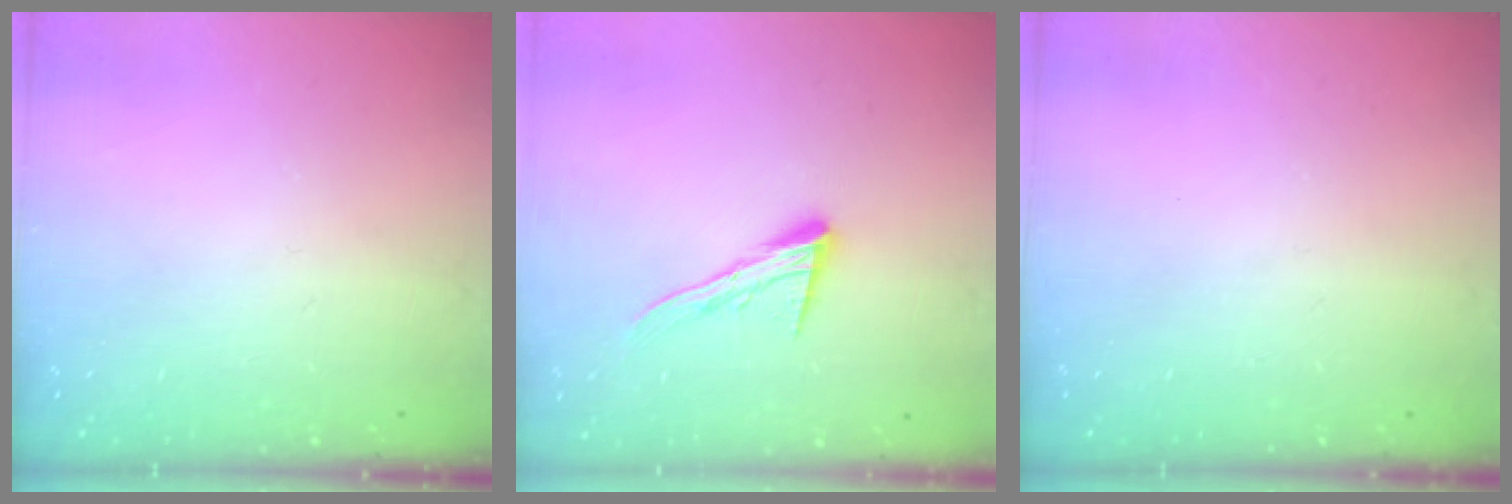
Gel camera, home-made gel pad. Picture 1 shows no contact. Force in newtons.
{"total": 12.0, "press": 12.0, "slide": 1.0}
{"total": 0.0}